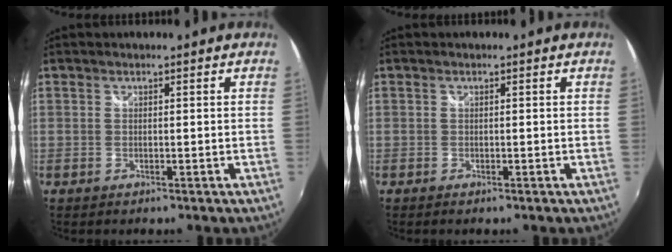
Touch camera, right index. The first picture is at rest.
{"total": 0.0}